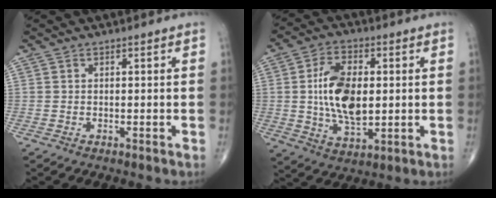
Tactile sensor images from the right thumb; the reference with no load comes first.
{"total": 13.5, "force": [0.9, 7.5, 11.3], "torque": [-0.195, -0.004, 0.019]}